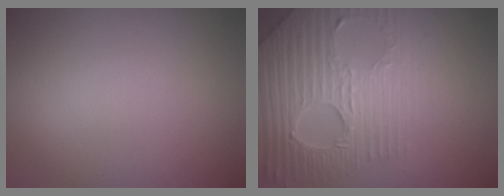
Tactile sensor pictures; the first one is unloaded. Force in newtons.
{"total": 8.9, "press": 6.0, "slide": 6.6}